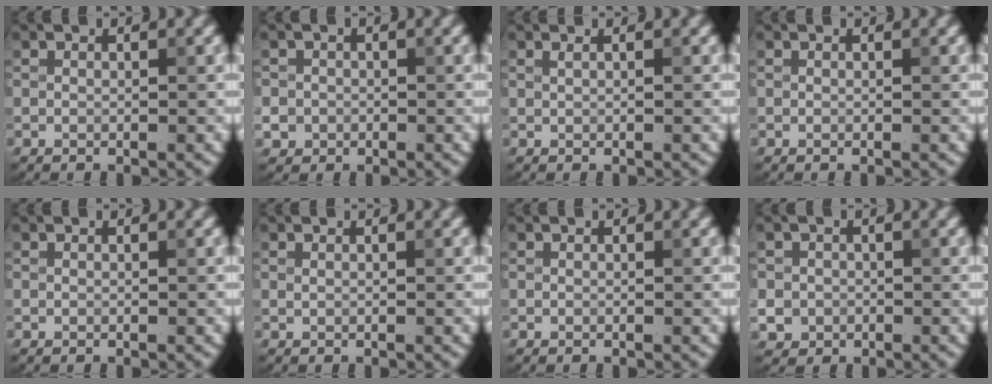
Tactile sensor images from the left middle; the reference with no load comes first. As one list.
[{"total": 1.4, "force": [-1.0, 1.0, -0.2], "torque": [0.012, -0.002, -0.012]}, {"total": 0.7, "force": [0.3, 0.4, 0.6], "torque": [-0.003, 0.005, 0.001]}, {"total": 0.0}, {"total": 0.0}, {"total": 0.0}, {"total": 0.0}, {"total": 1.6, "force": [-1.0, 1.3, 0.0], "torque": [0.007, -0.001, -0.012]}]